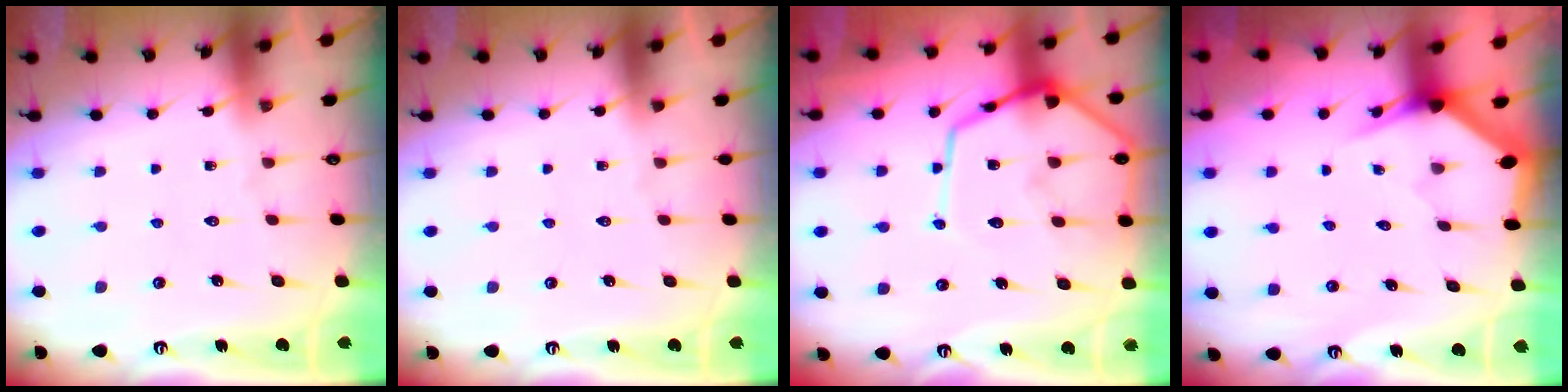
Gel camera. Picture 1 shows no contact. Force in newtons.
{"total": 0.0}
{"total": 15.2, "press": 15.1, "slide": 1.5}
{"total": 3.1, "press": 3.1, "slide": 0.0}